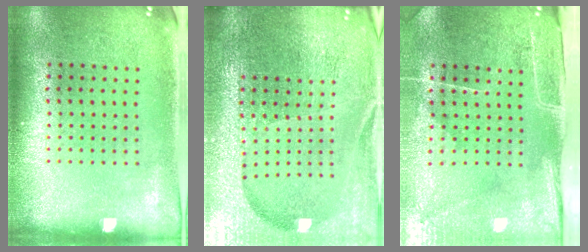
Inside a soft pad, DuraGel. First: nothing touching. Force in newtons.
{"total": 5.4, "press": 5.0, "slide": 2.1}
{"total": 4.7, "press": 3.8, "slide": 2.8}